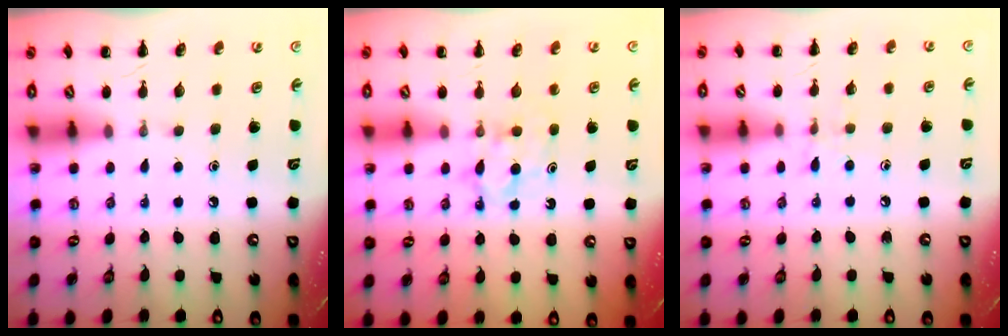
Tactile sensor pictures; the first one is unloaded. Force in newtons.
{"total": 4.5, "press": 4.3, "slide": 1.3}
{"total": 6.0, "press": 5.6, "slide": 2.1}